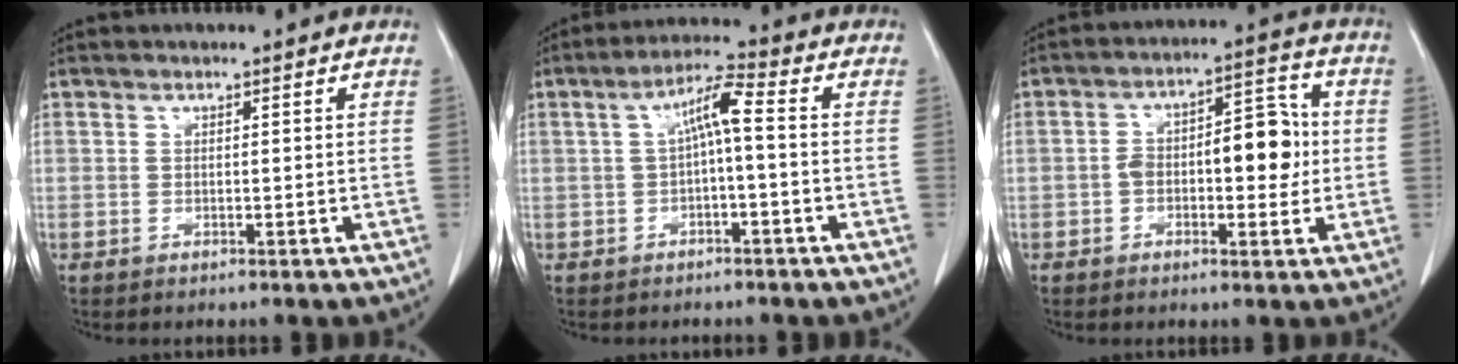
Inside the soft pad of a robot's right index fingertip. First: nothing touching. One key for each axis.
{"total": 5.5, "fx": 0.0, "fy": 0.6, "fz": 5.5, "tx": -0.099, "ty": 0.023, "tz": 0.001}
{"total": 9.5, "fx": -0.4, "fy": 4.1, "fz": 8.6, "tx": -0.130, "ty": 0.034, "tz": -0.003}